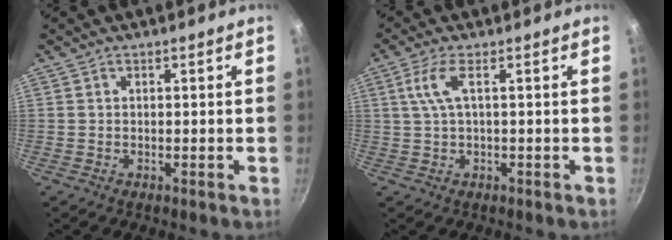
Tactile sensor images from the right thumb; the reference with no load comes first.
{"total": 4.3, "force": [0.6, 0.9, 4.1], "torque": [-0.100, 0.008, 0.019]}